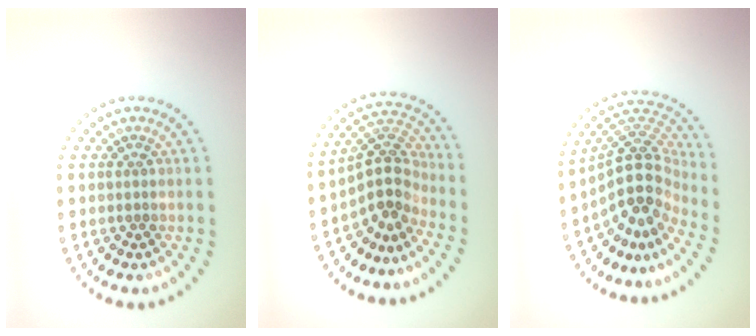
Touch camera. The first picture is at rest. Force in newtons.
{"total": 3.7, "press": 2.7, "slide": 2.5}
{"total": 5.5, "press": 4.0, "slide": 3.8}